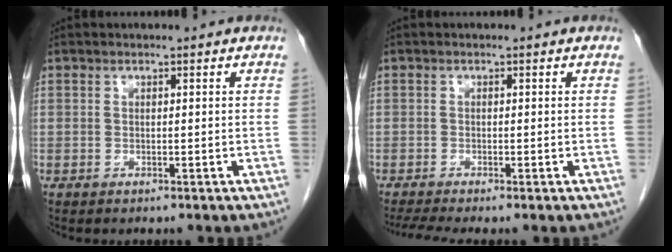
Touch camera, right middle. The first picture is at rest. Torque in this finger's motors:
{"motor_torque": [0.48, -0.34, 0.06, 0.03]}